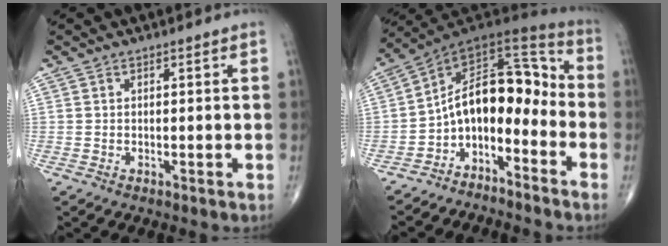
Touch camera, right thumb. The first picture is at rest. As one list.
[{"total": 12.7, "force": [-5.1, 7.3, 9.0], "torque": [-0.101, 0.111, -0.097]}]